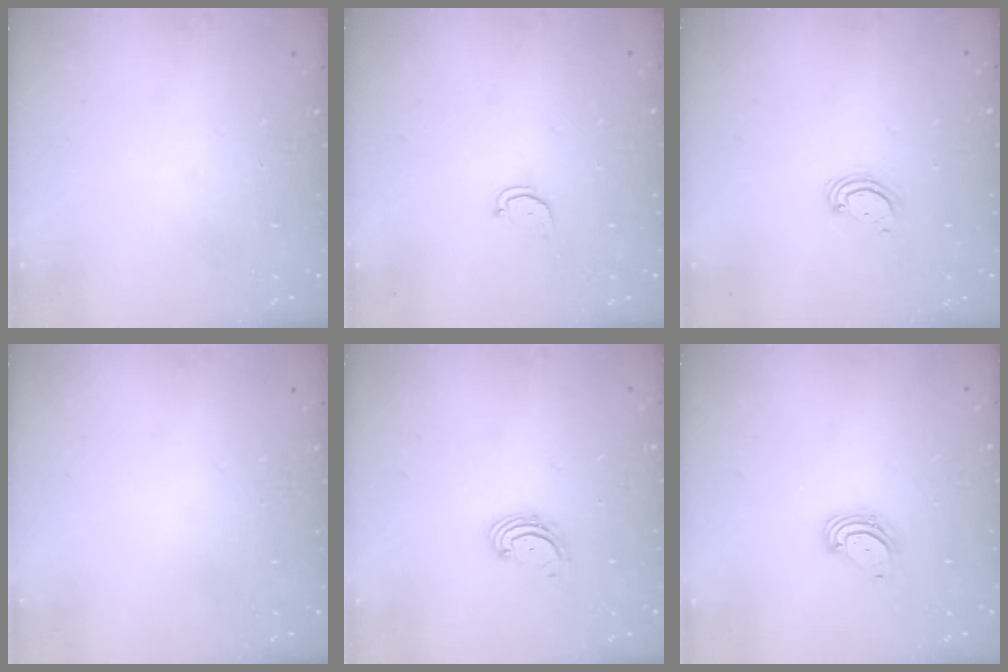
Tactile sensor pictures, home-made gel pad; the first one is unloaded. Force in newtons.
{"total": 2.2, "press": 2.2, "slide": 0.2}
{"total": 4.2, "press": 4.2, "slide": 0.4}
{"total": 0.0}
{"total": 1.8, "press": 1.7, "slide": 0.6}
{"total": 3.4, "press": 3.4, "slide": 0.3}